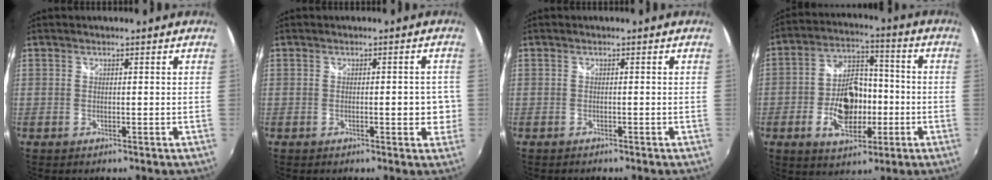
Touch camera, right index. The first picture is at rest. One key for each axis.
{"total": 4.2, "fx": -0.7, "fy": 1.9, "fz": 3.7, "tx": -0.039, "ty": 0.000, "tz": -0.007}
{"total": 0.9, "fx": -0.8, "fy": 0.3, "fz": 0.2, "tx": -0.008, "ty": -0.003, "tz": -0.013}
{"total": 13.0, "fx": -3.7, "fy": 7.5, "fz": 10.0, "tx": -0.192, "ty": 0.019, "tz": -0.055}